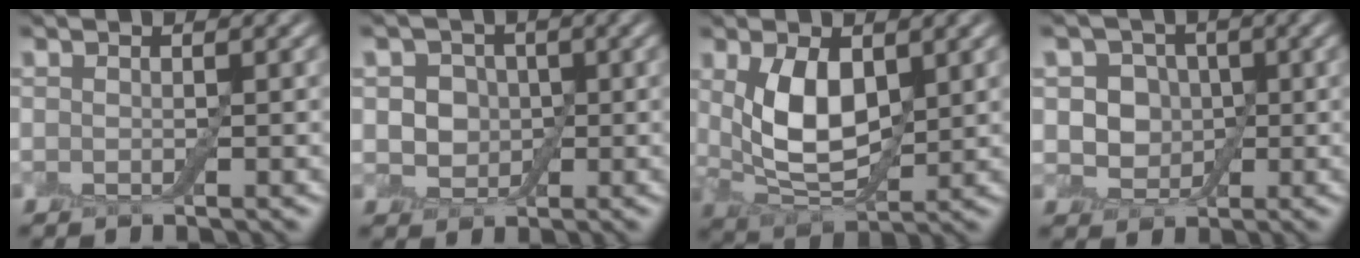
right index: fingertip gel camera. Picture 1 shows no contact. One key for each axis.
{"total": 3.0, "fx": 0.2, "fy": 2.6, "fz": 1.5, "tx": -0.013, "ty": 0.002, "tz": -0.012}
{"total": 6.4, "fx": 1.4, "fy": 3.5, "fz": 5.2, "tx": -0.109, "ty": -0.003, "tz": 0.037}
{"total": 4.3, "fx": 0.6, "fy": 3.7, "fz": 2.0, "tx": -0.019, "ty": 0.006, "tz": -0.013}